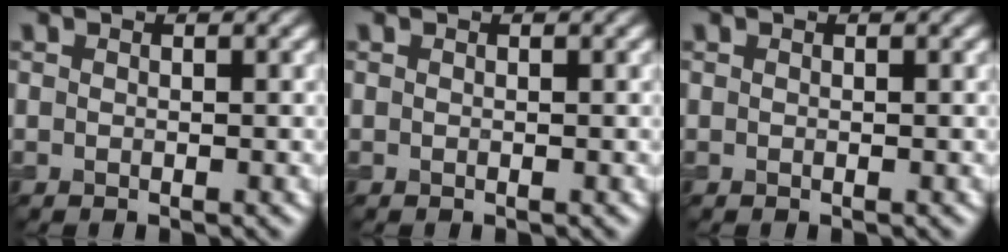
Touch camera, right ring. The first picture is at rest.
{"total": 0.0}
{"total": 0.0}